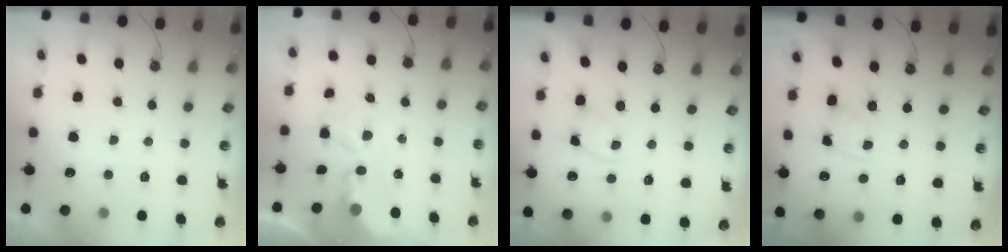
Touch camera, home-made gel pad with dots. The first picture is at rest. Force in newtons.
{"total": 4.0, "press": 4.0, "slide": 0.1}
{"total": 2.7, "press": 2.7, "slide": 0.4}
{"total": 3.2, "press": 3.2, "slide": 0.1}